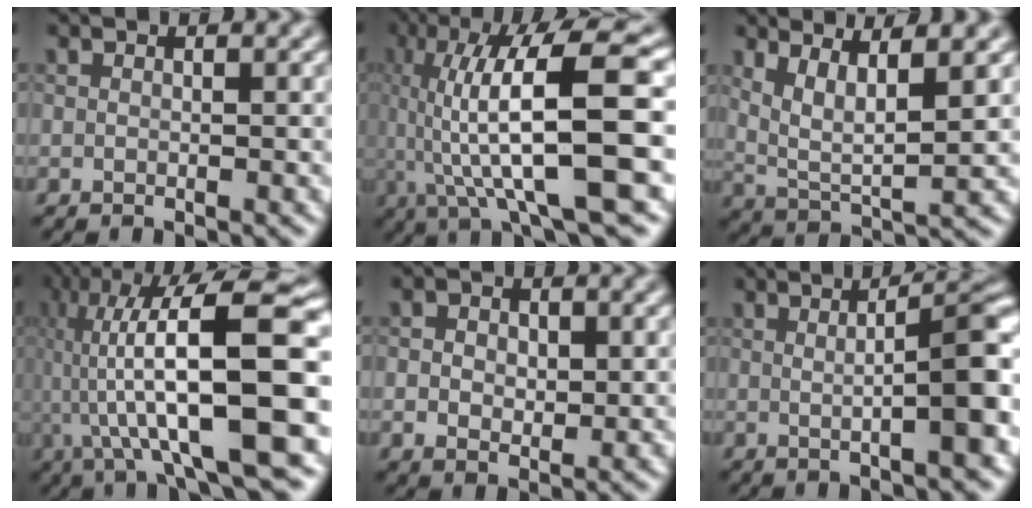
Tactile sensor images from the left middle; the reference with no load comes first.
{"total": 13.1, "force": [-0.4, 2.9, 12.8], "torque": [-0.205, 0.012, -0.006]}
{"total": 4.7, "force": [2.2, 1.5, 3.9], "torque": [-0.081, -0.015, 0.042]}
{"total": 15.4, "force": [-0.8, 4.3, 14.8], "torque": [-0.241, 0.021, -0.016]}
{"total": 3.1, "force": [0.2, 2.3, 2.1], "torque": [-0.041, -0.011, -0.004]}
{"total": 7.8, "force": [0.1, 1.8, 7.6], "torque": [-0.092, 0.000, -0.001]}